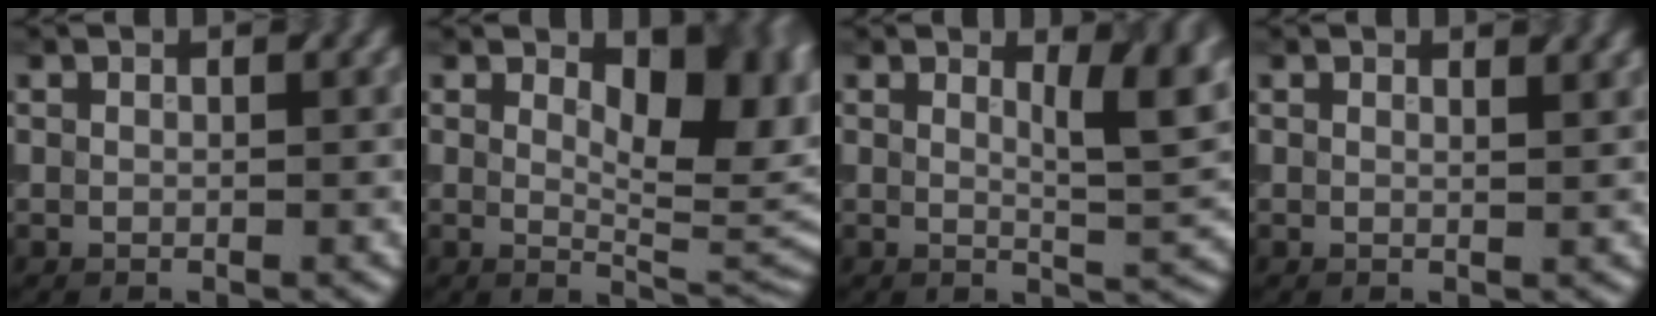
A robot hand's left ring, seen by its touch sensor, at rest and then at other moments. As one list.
[{"total": 7.8, "force": [1.6, 3.7, 6.7], "torque": [-0.097, -0.002, 0.034]}, {"total": 4.4, "force": [1.2, 1.3, 4.0], "torque": [-0.057, -0.004, 0.028]}, {"total": 0.9, "force": [0.7, 0.1, 0.5], "torque": [-0.011, -0.001, 0.012]}]